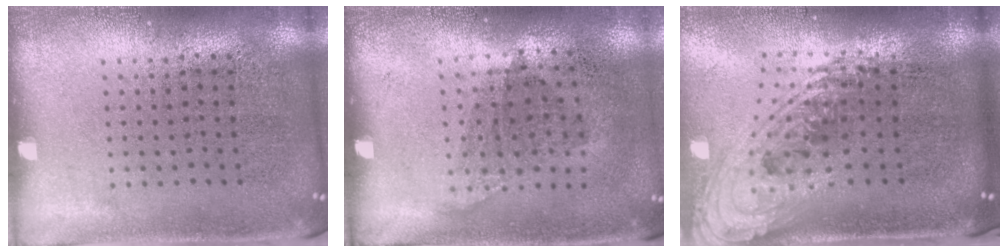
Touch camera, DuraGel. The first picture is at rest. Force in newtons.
{"total": 1.1, "press": 0.8, "slide": 0.7}
{"total": 2.4, "press": 1.7, "slide": 1.7}